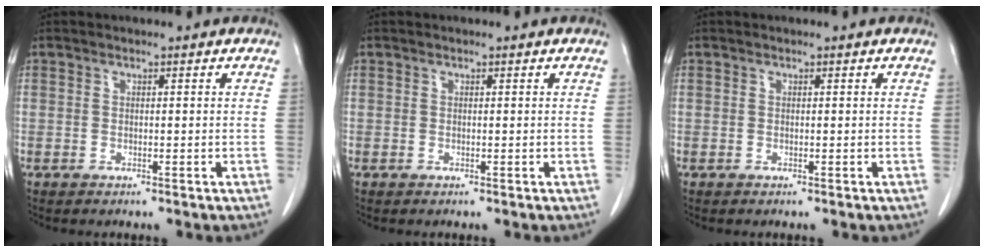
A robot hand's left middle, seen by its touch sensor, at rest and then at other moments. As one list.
[{"total": 0.0}, {"total": 0.0}]